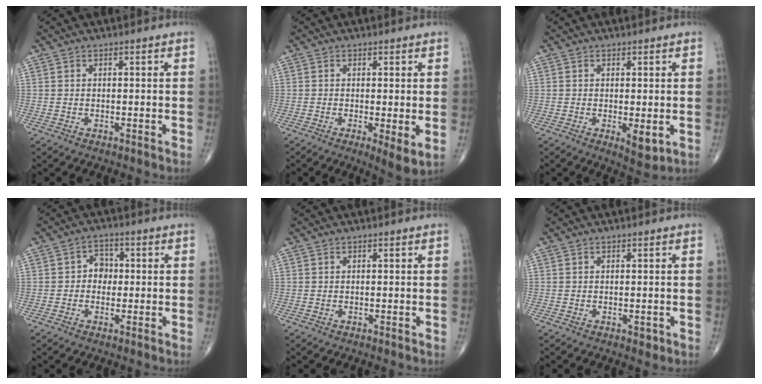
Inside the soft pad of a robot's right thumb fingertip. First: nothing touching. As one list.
[{"total": 4.4, "force": [-0.6, 1.1, 4.2], "torque": [-0.073, -0.017, -0.014]}, {"total": 3.9, "force": [-0.7, 1.4, 3.5], "torque": [-0.052, -0.013, -0.007]}, {"total": 3.8, "force": [-0.1, 3.2, 2.0], "torque": [-0.004, 0.011, -0.011]}, {"total": 0.0}, {"total": 1.1, "force": [-0.3, 0.7, 0.8], "torque": [-0.004, -0.001, -0.003]}]